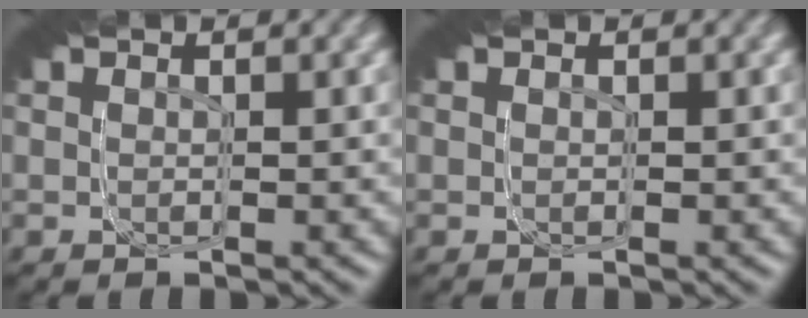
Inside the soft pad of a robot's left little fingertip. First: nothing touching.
{"total": 0.0}